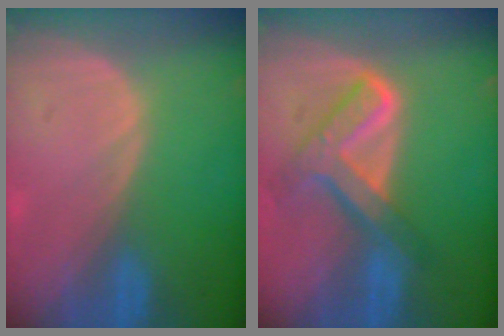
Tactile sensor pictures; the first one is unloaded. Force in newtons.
{"total": 7.9, "press": 6.7, "slide": 4.1}